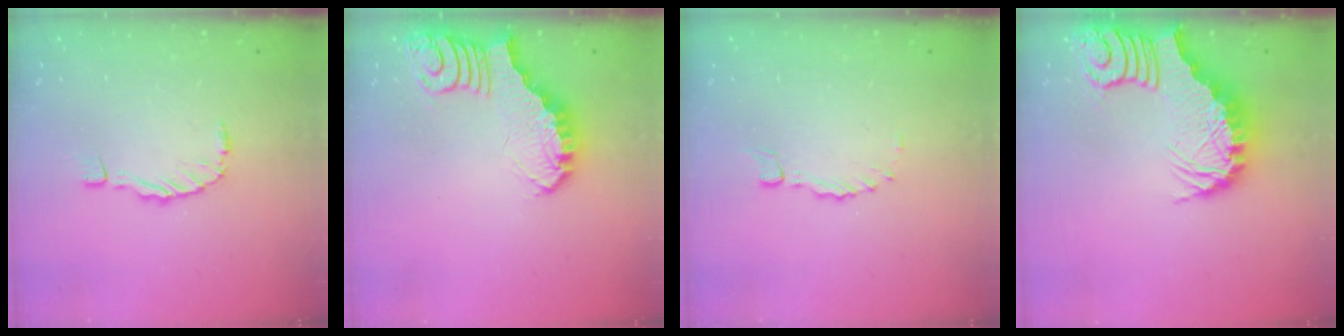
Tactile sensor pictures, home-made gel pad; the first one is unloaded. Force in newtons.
{"total": 3.5, "press": 3.5, "slide": 0.6}
{"total": 0.0}
{"total": 3.8, "press": 3.8, "slide": 0.7}